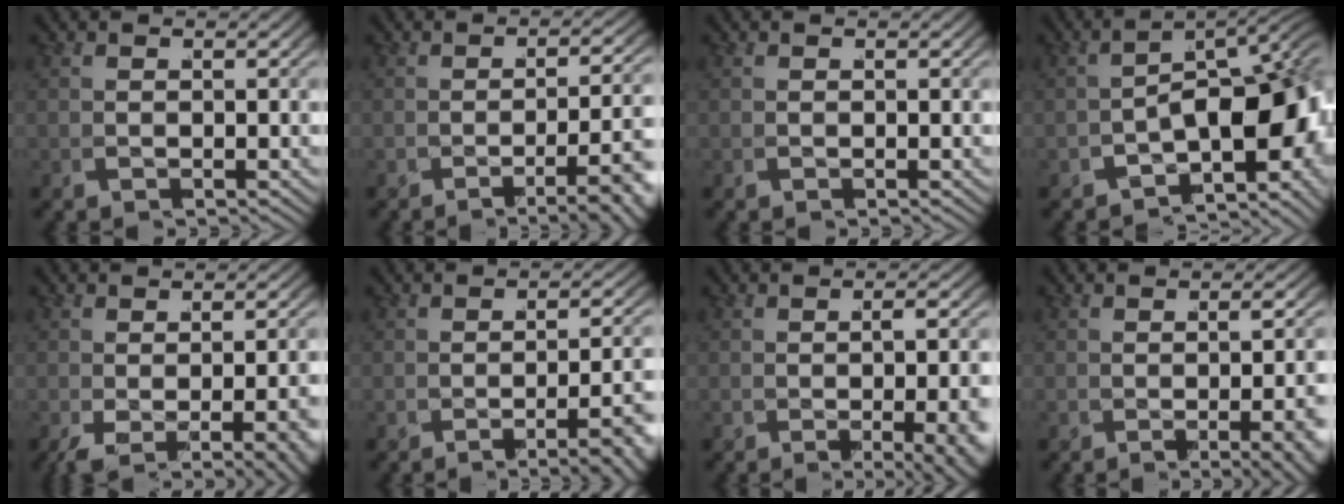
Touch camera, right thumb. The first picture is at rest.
{"total": 5.9, "force": [-3.1, 1.3, 4.8], "torque": [-0.061, 0.004, -0.048]}
{"total": 0.0}
{"total": 12.2, "force": [-3.3, 7.1, 9.4], "torque": [-0.135, -0.037, -0.038]}
{"total": 4.3, "force": [-1.4, 0.8, 4.0], "torque": [-0.043, -0.009, -0.015]}
{"total": 5.2, "force": [-2.7, 0.9, 4.4], "torque": [-0.051, 0.009, -0.044]}
{"total": 5.9, "force": [-1.8, 1.8, 5.3], "torque": [-0.064, -0.005, -0.023]}
{"total": 5.0, "force": [-1.2, 1.0, 4.7], "torque": [-0.048, 0.006, -0.019]}